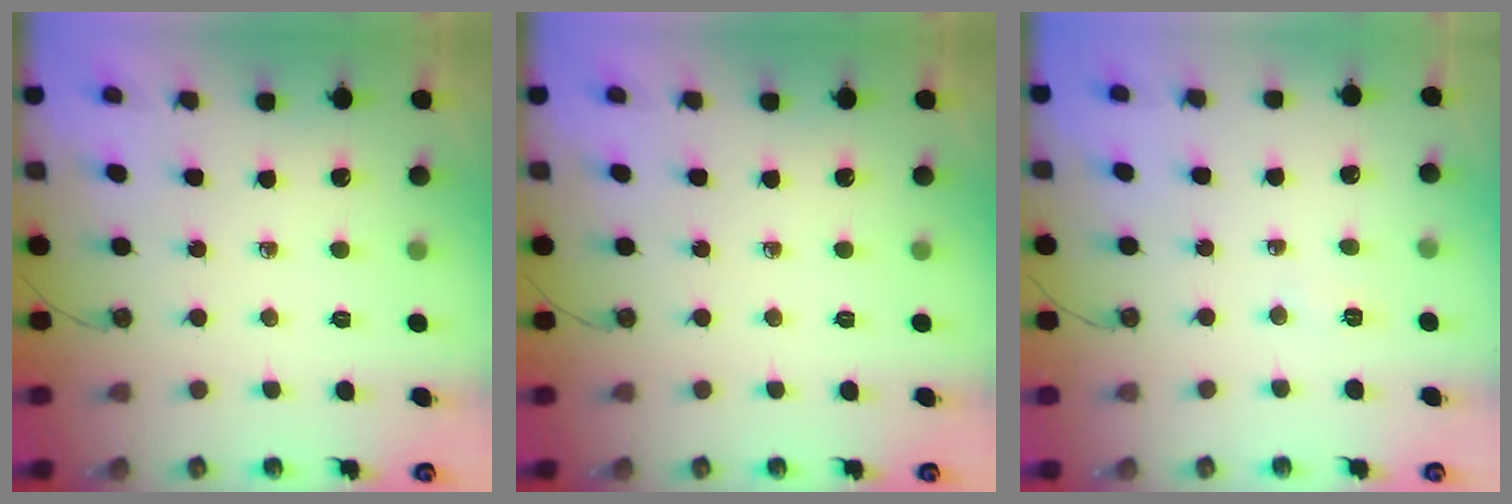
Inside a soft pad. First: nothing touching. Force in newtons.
{"total": 0.0}
{"total": 4.5, "press": 2.4, "slide": 3.8}